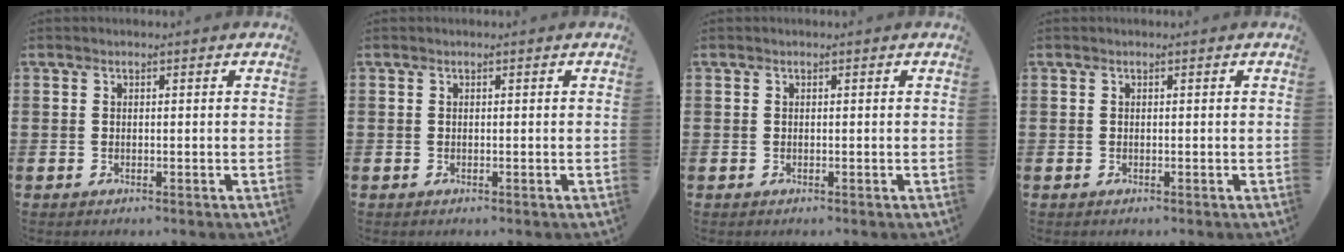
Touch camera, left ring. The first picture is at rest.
{"total": 0.0}
{"total": 0.0}
{"total": 0.0}